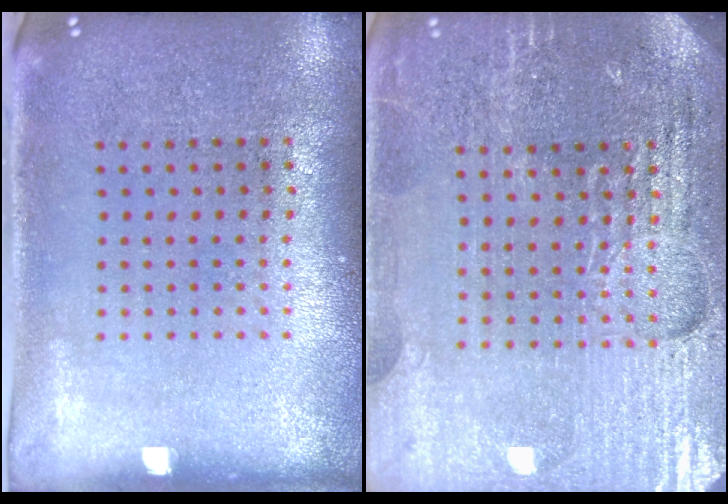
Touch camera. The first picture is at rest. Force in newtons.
{"total": 4.7, "press": 4.4, "slide": 1.7}